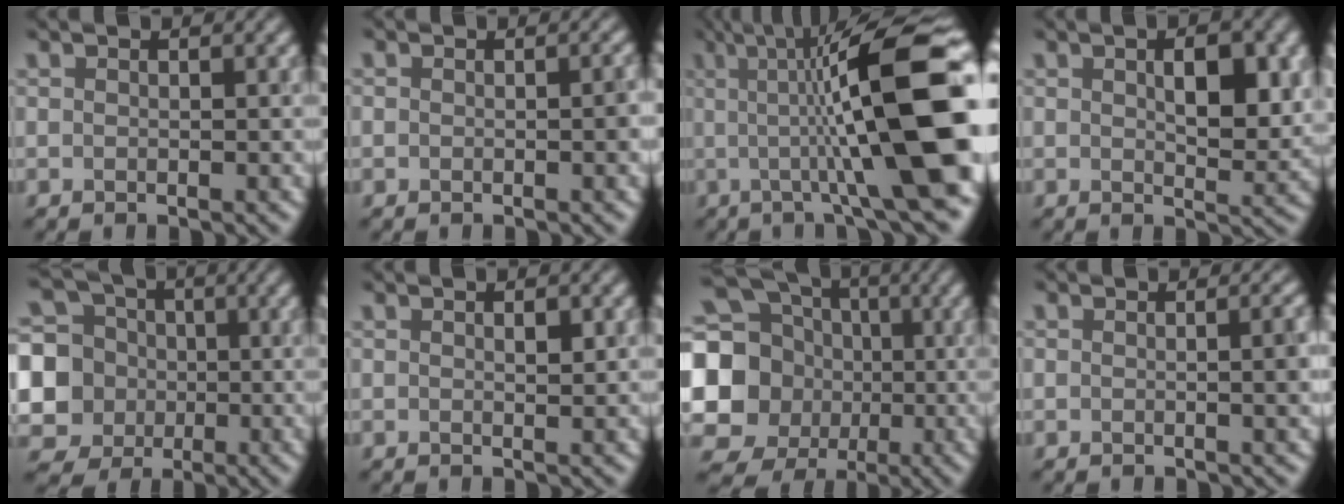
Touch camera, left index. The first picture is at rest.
{"total": 0.9, "force": [-0.2, 0.5, 0.7], "torque": [-0.009, 0.001, -0.001]}
{"total": 15.0, "force": [0.7, 3.0, 14.7], "torque": [-0.180, 0.017, 0.008]}
{"total": 4.7, "force": [1.2, 2.0, 4.1], "torque": [-0.065, -0.001, 0.022]}
{"total": 9.1, "force": [-0.5, 8.5, 3.1], "torque": [-0.091, 0.007, -0.035]}
{"total": 1.0, "force": [0.3, 0.3, 0.9], "torque": [-0.015, -0.001, 0.005]}
{"total": 19.2, "force": [-0.4, 18.0, 6.8], "torque": [-0.187, 0.002, -0.045]}
{"total": 2.4, "force": [-0.1, 0.8, 2.3], "torque": [-0.018, 0.004, -0.003]}